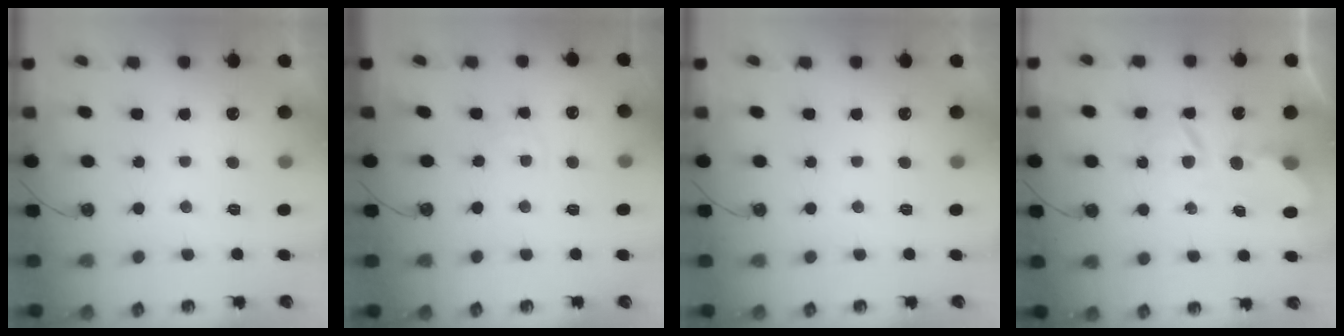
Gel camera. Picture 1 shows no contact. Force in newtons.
{"total": 3.0, "press": 2.9, "slide": 0.4}
{"total": 0.0}
{"total": 5.7, "press": 5.7, "slide": 0.2}